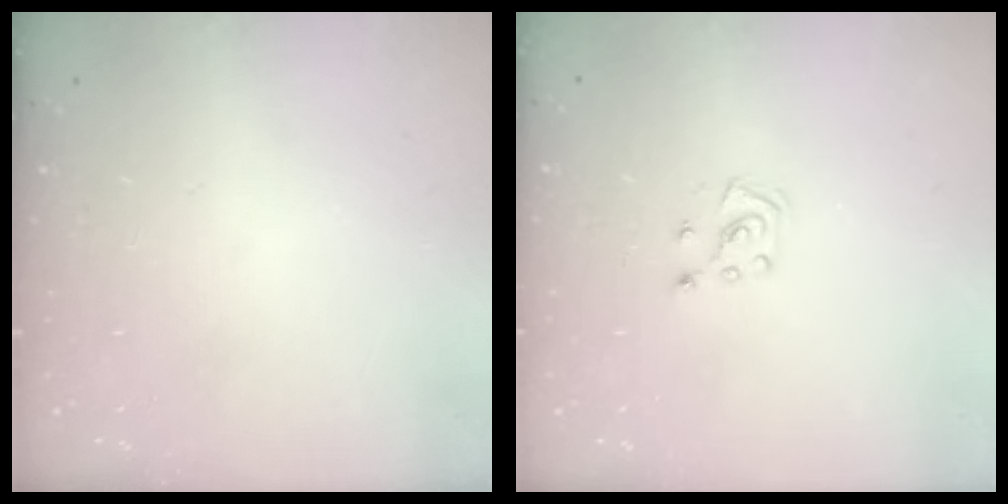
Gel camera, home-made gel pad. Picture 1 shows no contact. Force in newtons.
{"total": 5.3, "press": 5.3, "slide": 0.5}